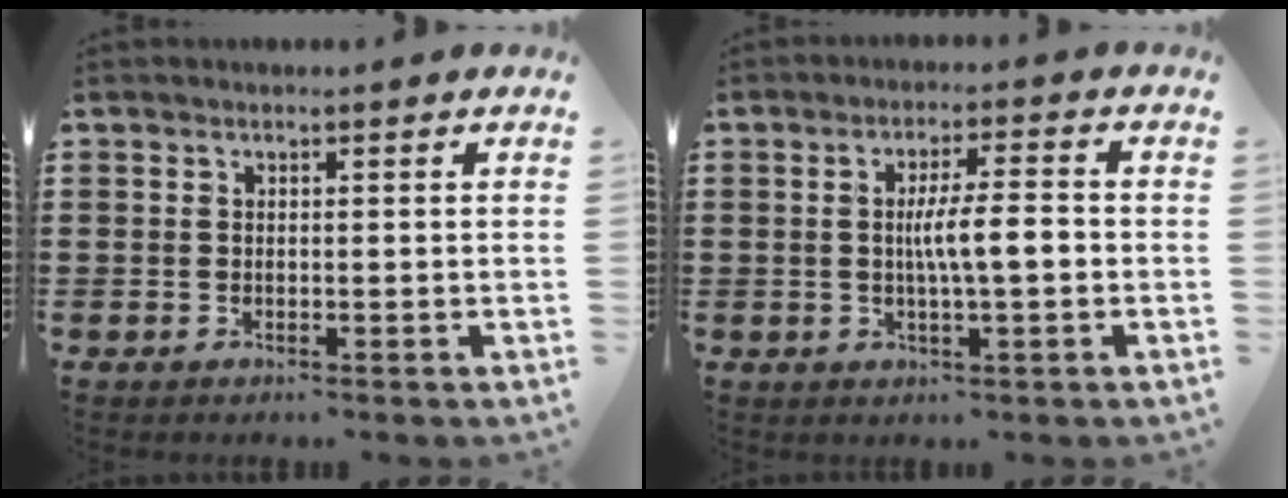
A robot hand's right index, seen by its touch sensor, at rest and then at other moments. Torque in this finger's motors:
{"motor_torque": [1.37, -0.14, 0.23, 0.18]}